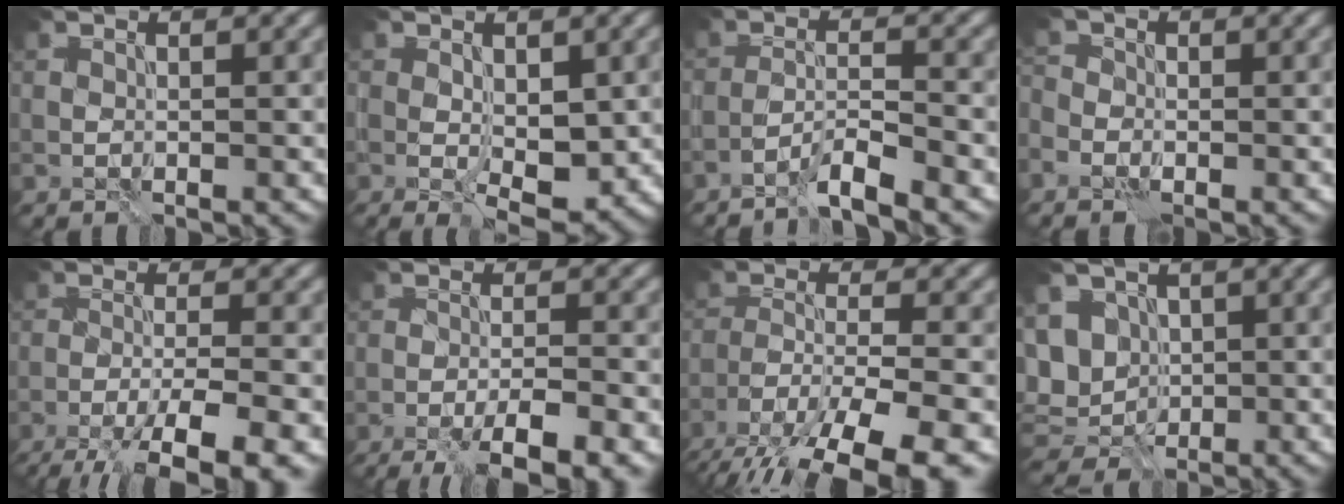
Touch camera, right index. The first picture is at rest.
{"total": 4.5, "force": [-0.4, 2.4, 3.8], "torque": [-0.069, -0.009, -0.001]}
{"total": 3.9, "force": [-3.1, 0.3, 2.3], "torque": [-0.039, 0.007, -0.065]}
{"total": 2.0, "force": [-1.0, 1.4, 0.9], "torque": [-0.019, 0.002, -0.024]}
{"total": 9.6, "force": [-6.7, 2.2, 6.6], "torque": [-0.103, -0.016, -0.107]}
{"total": 7.6, "force": [-4.9, 1.7, 5.5], "torque": [-0.088, -0.005, -0.083]}
{"total": 12.5, "force": [-9.2, 3.8, 7.6], "torque": [-0.138, -0.031, -0.149]}
{"total": 5.7, "force": [0.7, 4.9, 2.9], "torque": [-0.060, 0.012, 0.000]}